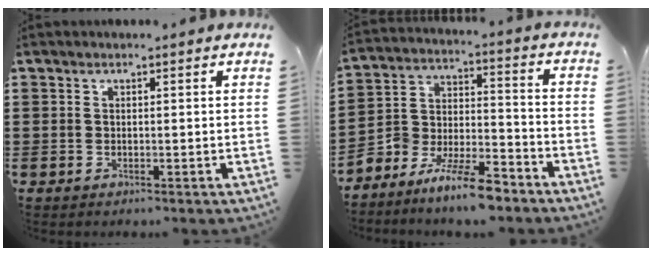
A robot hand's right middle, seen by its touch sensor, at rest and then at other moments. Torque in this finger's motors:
{"motor_torque": [1.31, -0.83, 0.26, 0.05]}